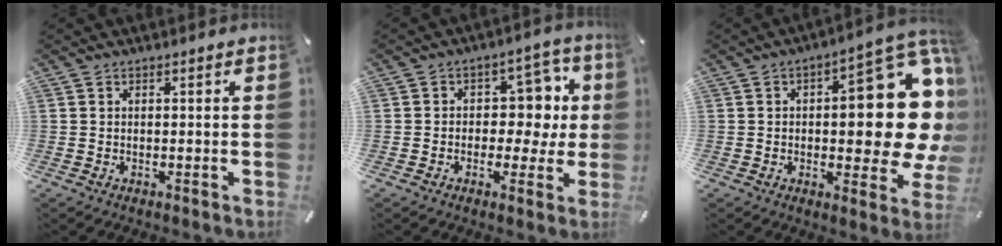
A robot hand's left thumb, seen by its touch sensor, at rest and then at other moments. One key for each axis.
{"total": 9.9, "fx": 1.2, "fy": 7.7, "fz": 6.1, "tx": -0.069, "ty": -0.008, "tz": 0.021}
{"total": 24.4, "fx": 3.3, "fy": 11.0, "fz": 21.5, "tx": -0.247, "ty": -0.052, "tz": 0.061}